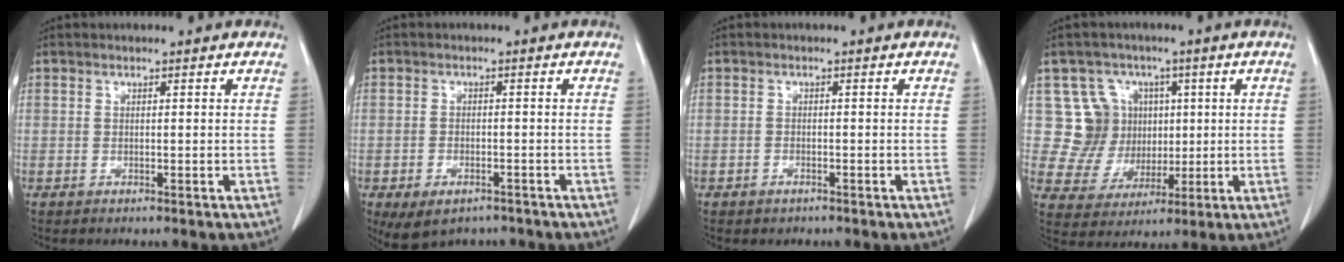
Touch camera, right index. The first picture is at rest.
{"total": 6.5, "force": [-4.4, 3.6, 3.2], "torque": [-0.054, -0.001, -0.059]}
{"total": 1.0, "force": [-0.7, 0.7, 0.3], "torque": [-0.008, 0.002, -0.008]}
{"total": 9.4, "force": [2.5, 9.0, 1.4], "torque": [-0.019, 0.032, 0.055]}